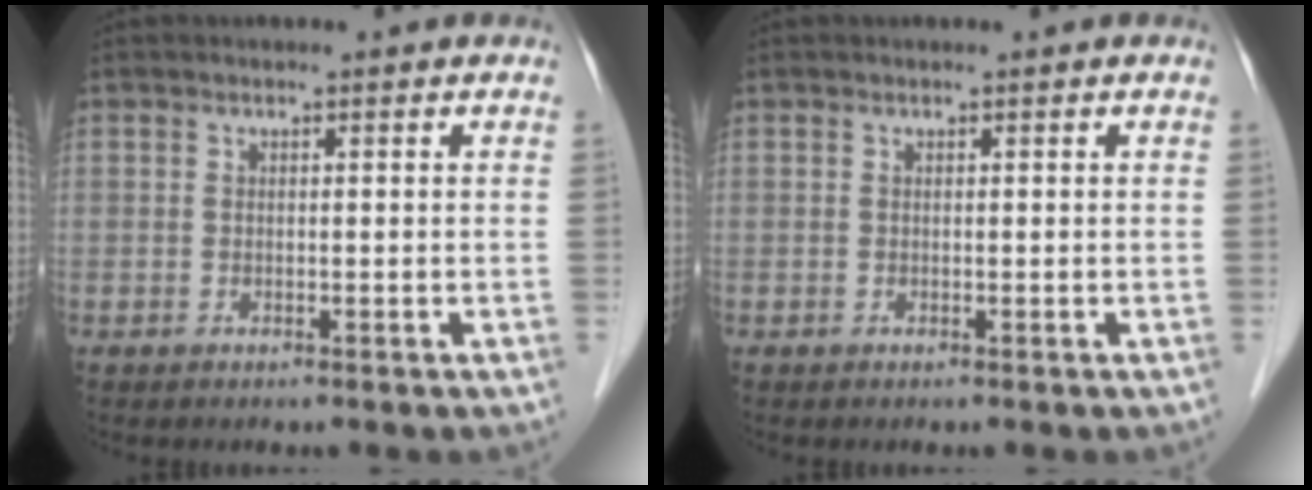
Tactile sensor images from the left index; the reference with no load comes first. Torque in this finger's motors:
{"motor_torque": [0.00, 0.00, 0.00, 0.00]}